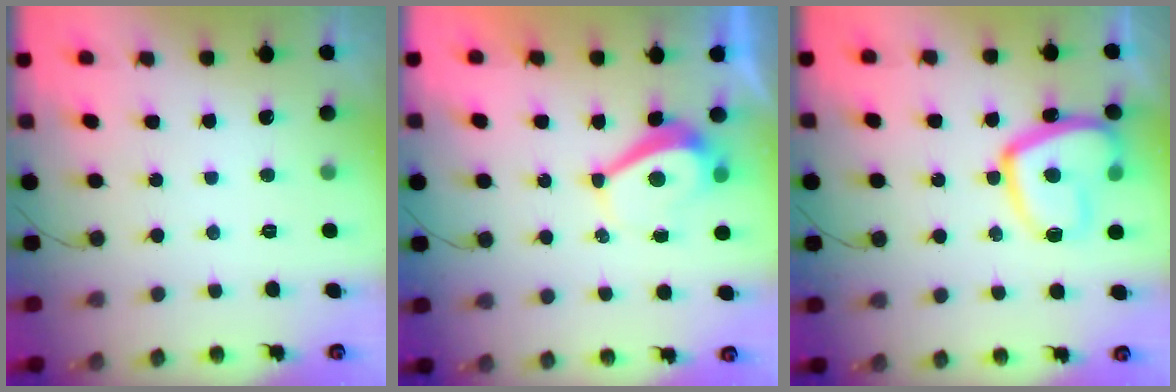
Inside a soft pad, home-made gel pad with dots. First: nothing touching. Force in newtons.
{"total": 4.3, "press": 4.3, "slide": 0.8}
{"total": 15.8, "press": 15.7, "slide": 1.5}